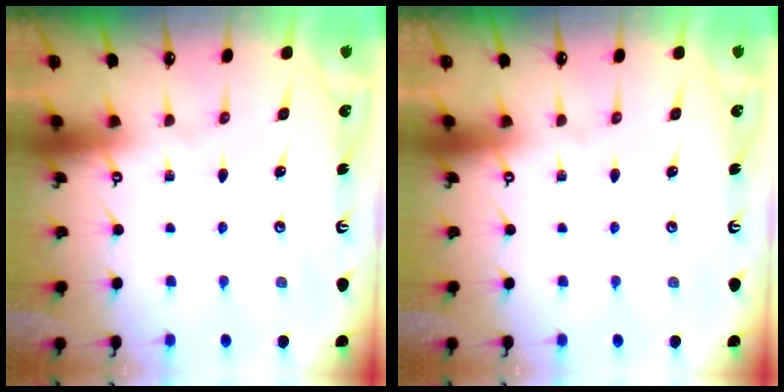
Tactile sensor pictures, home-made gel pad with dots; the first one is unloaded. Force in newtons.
{"total": 0.0}